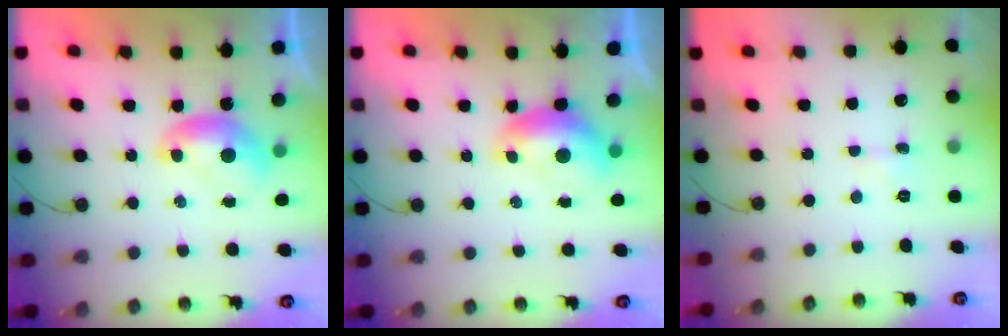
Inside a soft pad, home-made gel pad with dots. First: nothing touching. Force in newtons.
{"total": 0.7, "press": 0.6, "slide": 0.4}
{"total": 0.5, "press": 0.5, "slide": 0.2}